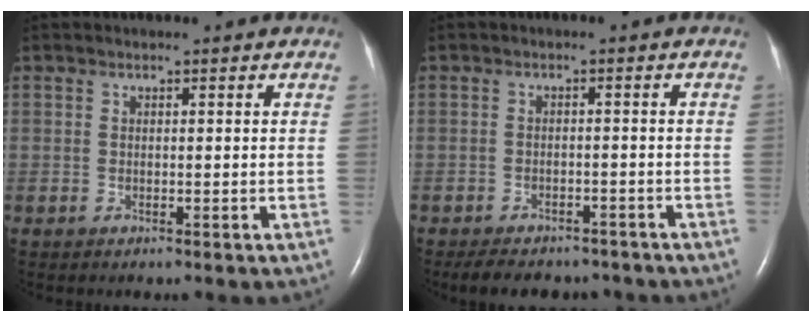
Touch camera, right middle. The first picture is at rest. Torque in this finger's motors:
{"motor_torque": [0.05, -0.05, 0.05, 0.02]}